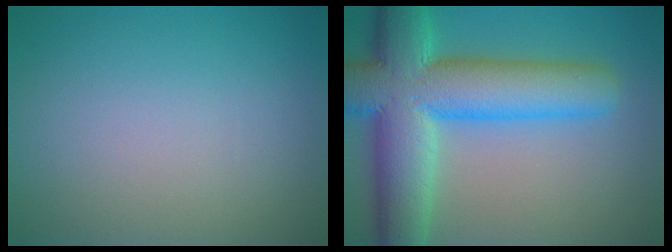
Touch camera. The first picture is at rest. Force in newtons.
{"total": 12.3, "press": 12.3, "slide": 0.5}